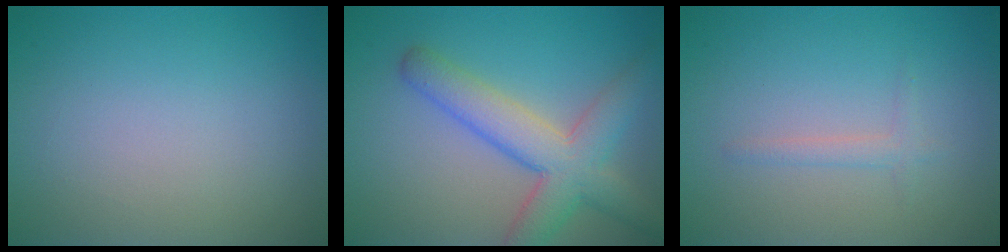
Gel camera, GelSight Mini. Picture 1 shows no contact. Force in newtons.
{"total": 6.1, "press": 6.1, "slide": 0.3}
{"total": 1.2, "press": 1.2, "slide": 0.0}